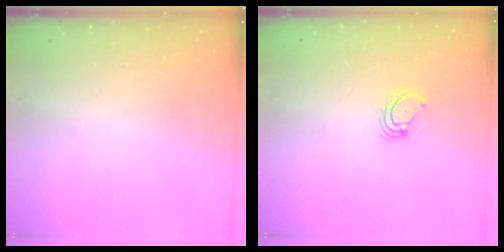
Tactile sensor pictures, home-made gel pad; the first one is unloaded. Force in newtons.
{"total": 2.3, "press": 2.3, "slide": 0.2}